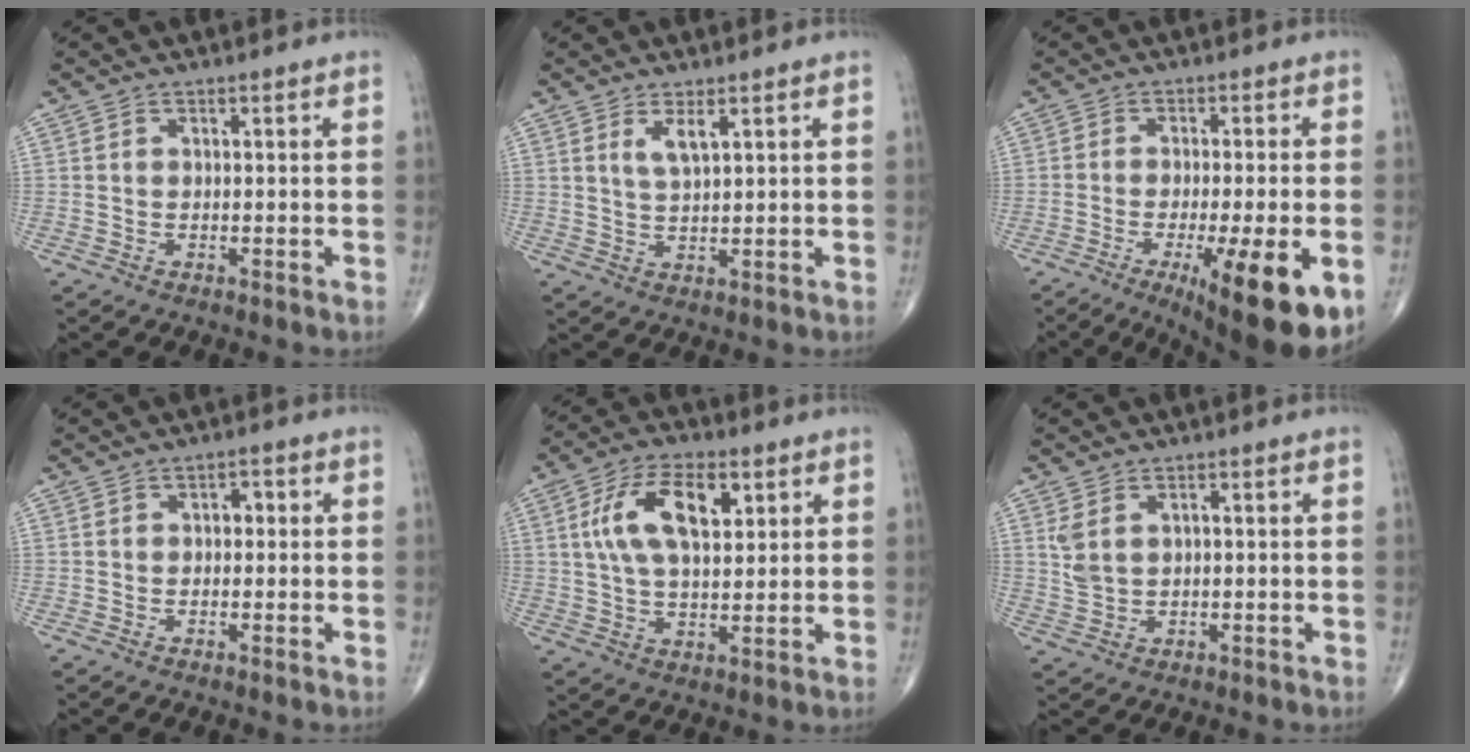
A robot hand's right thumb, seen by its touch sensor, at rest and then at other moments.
{"total": 3.4, "force": [1.8, 0.8, 2.7], "torque": [-0.054, -0.015, 0.038]}
{"total": 16.6, "force": [-6.5, 3.5, 14.8], "torque": [-0.178, -0.013, -0.084]}
{"total": 1.9, "force": [0.2, 1.3, 1.4], "torque": [-0.009, 0.006, -0.002]}
{"total": 12.7, "force": [4.0, 6.4, 10.2], "torque": [-0.180, 0.000, 0.071]}
{"total": 3.9, "force": [1.0, 2.5, 2.8], "torque": [-0.059, 0.004, 0.029]}